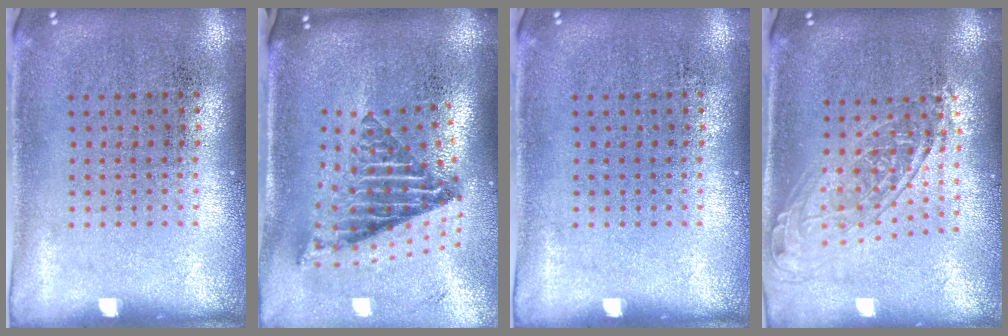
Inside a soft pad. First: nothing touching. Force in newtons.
{"total": 2.9, "press": 1.8, "slide": 2.3}
{"total": 0.0}
{"total": 1.8, "press": 1.4, "slide": 1.1}